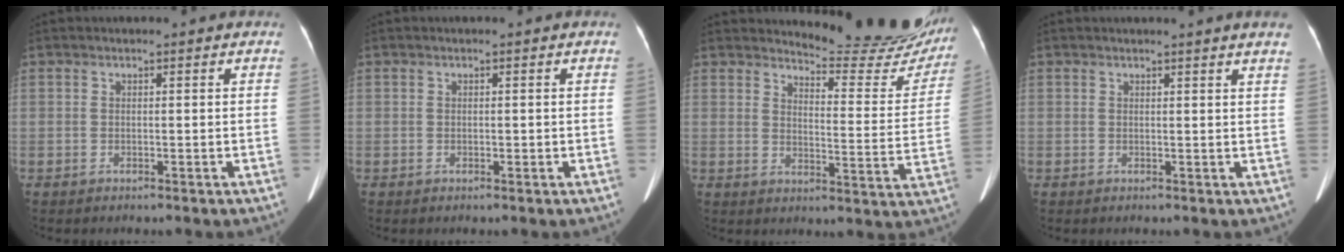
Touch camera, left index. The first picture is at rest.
{"total": 0.6, "force": [-0.5, 0.3, 0.2], "torque": [-0.001, -0.017, -0.012]}
{"total": 16.5, "force": [15.8, 2.4, 4.1], "torque": [-0.036, -0.106, 0.168]}
{"total": 4.8, "force": [4.3, -0.7, 2.1], "torque": [-0.021, -0.017, 0.026]}